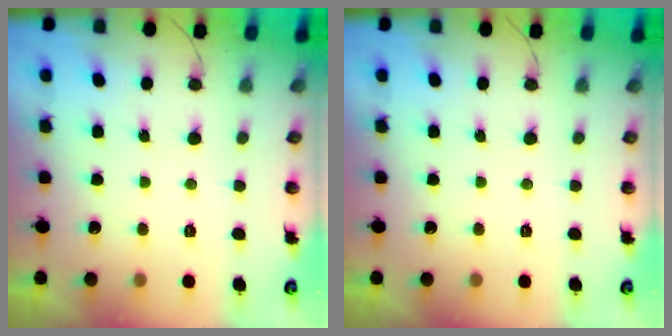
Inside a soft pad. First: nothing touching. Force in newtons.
{"total": 0.0}